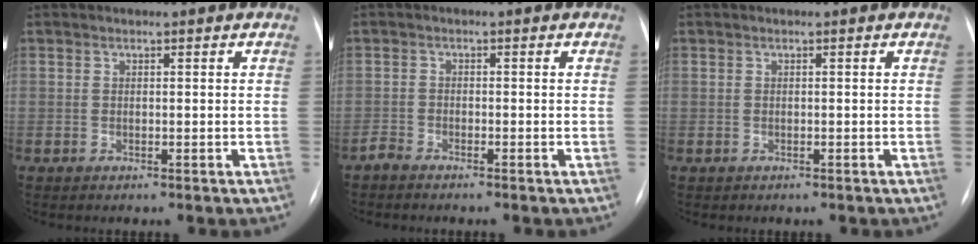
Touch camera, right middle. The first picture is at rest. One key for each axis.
{"total": 1.5, "fx": -1.5, "fy": 0.1, "fz": 0.3, "tx": -0.011, "ty": -0.002, "tz": -0.029}
{"total": 0.0}